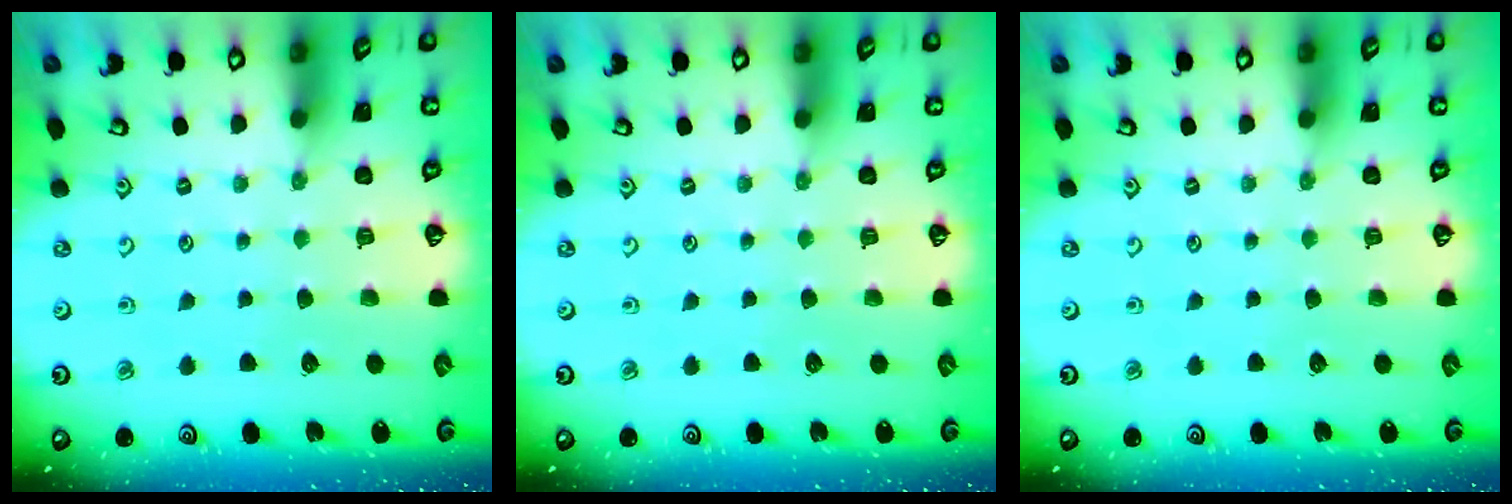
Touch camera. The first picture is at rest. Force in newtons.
{"total": 0.0}
{"total": 0.0}